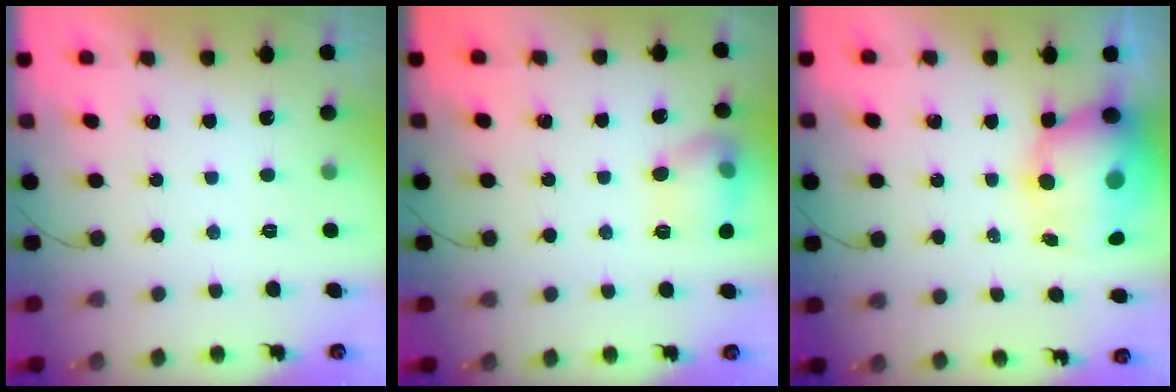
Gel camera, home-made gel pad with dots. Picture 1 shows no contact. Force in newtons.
{"total": 12.0, "press": 12.0, "slide": 1.0}
{"total": 12.0, "press": 11.7, "slide": 2.7}